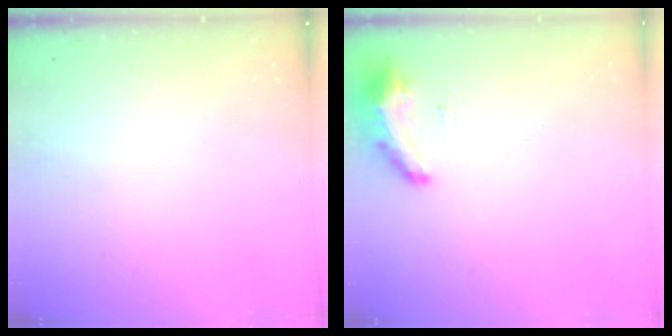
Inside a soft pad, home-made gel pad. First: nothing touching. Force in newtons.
{"total": 8.5, "press": 8.4, "slide": 1.5}